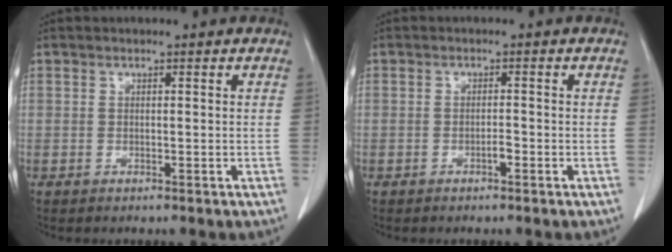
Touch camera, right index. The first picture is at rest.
{"total": 1.1, "force": [-0.6, 0.2, 0.8], "torque": [-0.014, 0.002, -0.011]}